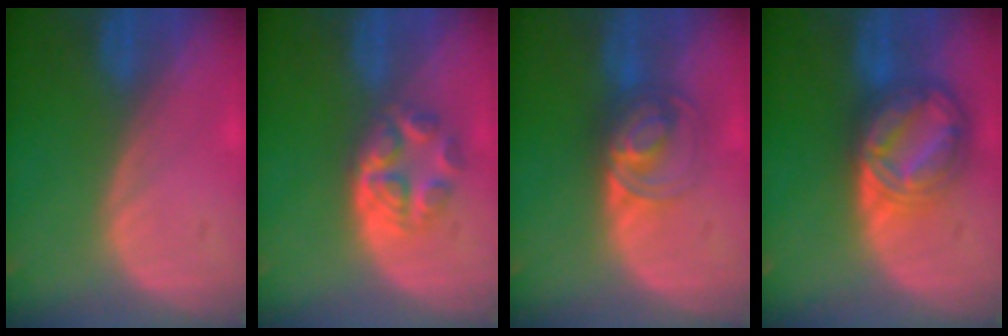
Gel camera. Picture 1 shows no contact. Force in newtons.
{"total": 6.3, "press": 5.3, "slide": 3.4}
{"total": 7.0, "press": 6.1, "slide": 3.6}
{"total": 9.1, "press": 9.1, "slide": 0.6}